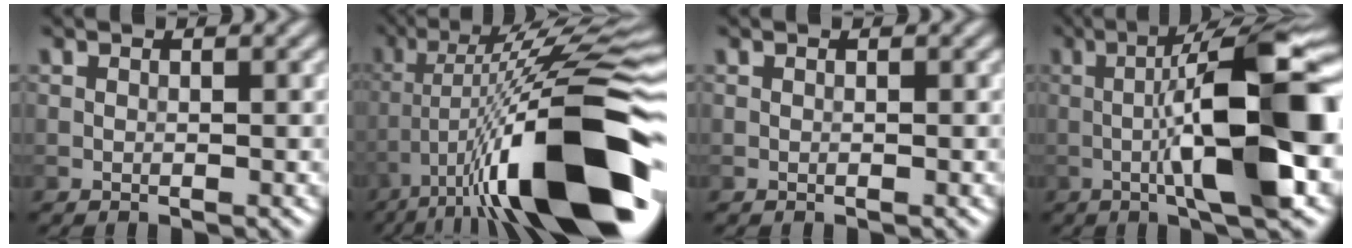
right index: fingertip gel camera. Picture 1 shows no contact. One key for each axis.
{"total": 16.8, "fx": -6.0, "fy": 3.6, "fz": 15.3, "tx": -0.243, "ty": 0.023, "tz": -0.095}
{"total": 0.0}
{"total": 12.9, "fx": -1.0, "fy": 2.5, "fz": 12.7, "tx": -0.193, "ty": 0.018, "tz": -0.018}